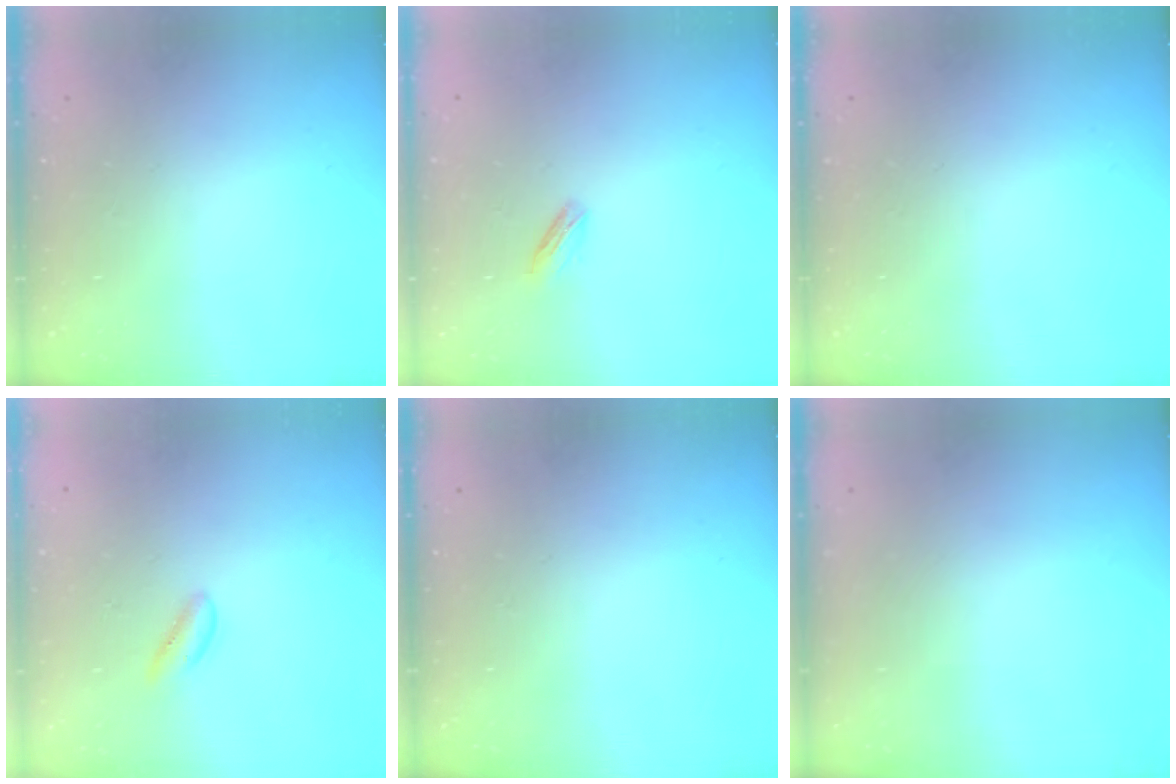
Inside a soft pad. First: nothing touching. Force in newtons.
{"total": 2.6, "press": 2.5, "slide": 0.7}
{"total": 0.0}
{"total": 0.7, "press": 0.6, "slide": 0.4}
{"total": 0.0}
{"total": 0.0}